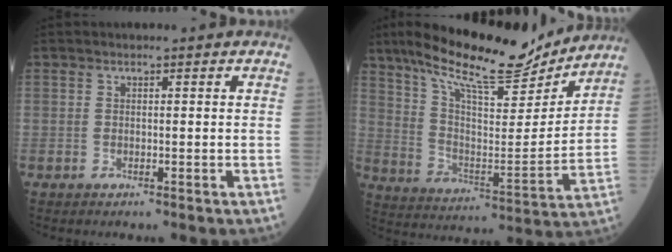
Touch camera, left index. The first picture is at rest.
{"total": 19.4, "force": [16.4, 3.3, 9.8], "torque": [-0.174, -0.003, 0.271]}